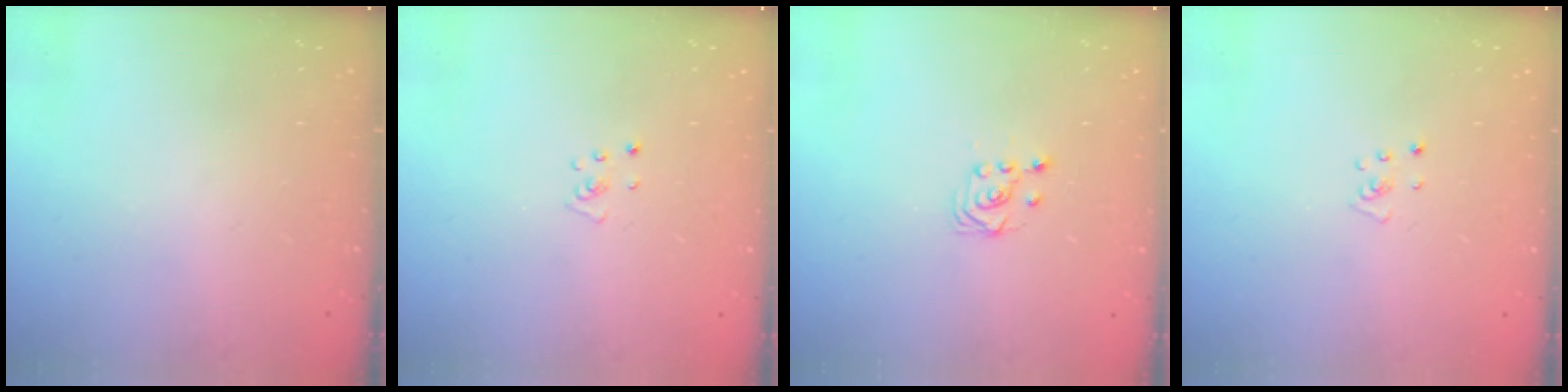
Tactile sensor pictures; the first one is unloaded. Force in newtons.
{"total": 2.2, "press": 2.2, "slide": 0.2}
{"total": 2.7, "press": 2.4, "slide": 1.3}
{"total": 2.2, "press": 2.2, "slide": 0.2}